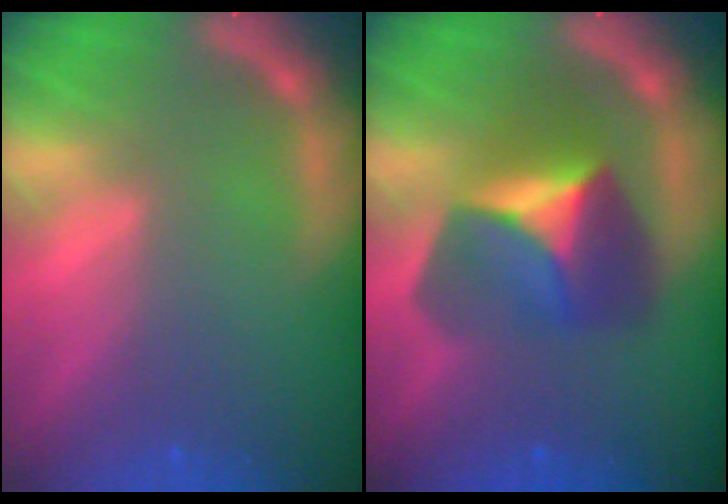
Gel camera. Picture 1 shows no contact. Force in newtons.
{"total": 6.9}